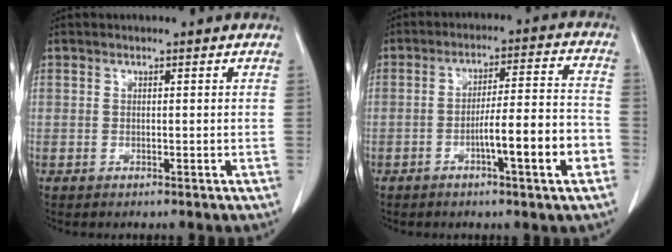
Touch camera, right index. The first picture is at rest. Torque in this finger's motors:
{"motor_torque": [1.11, -0.71, 0.32, 0.11]}